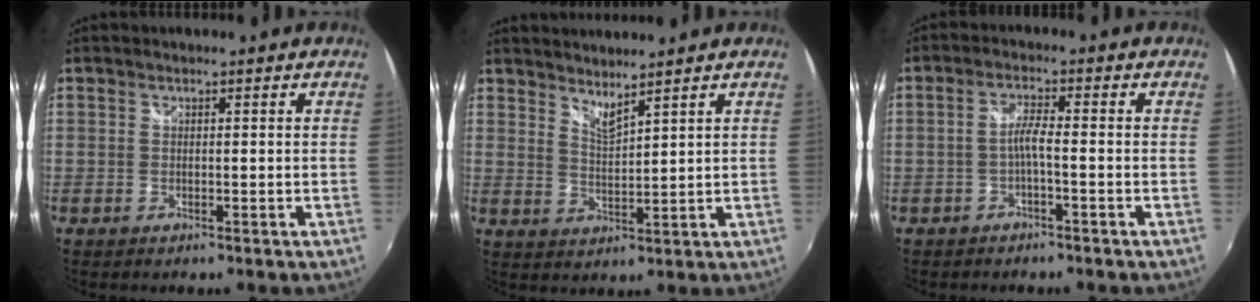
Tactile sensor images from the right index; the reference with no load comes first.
{"total": 4.2, "force": [3.9, -0.2, 1.5], "torque": [-0.026, -0.007, 0.063]}
{"total": 2.8, "force": [-1.4, -0.1, 2.4], "torque": [-0.051, 0.004, -0.027]}